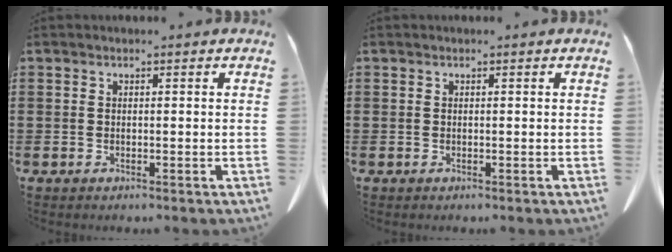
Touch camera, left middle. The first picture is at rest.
{"total": 0.0}